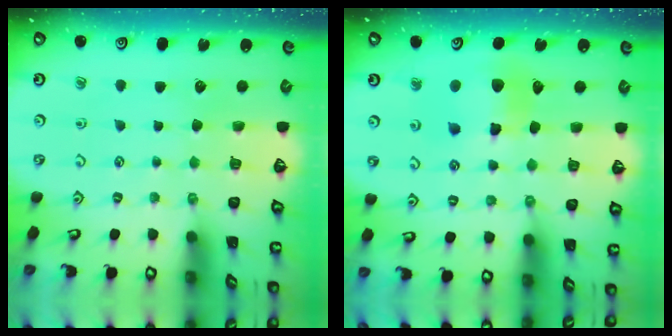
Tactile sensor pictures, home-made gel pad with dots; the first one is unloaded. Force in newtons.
{"total": 8.8, "press": 8.7, "slide": 1.3}